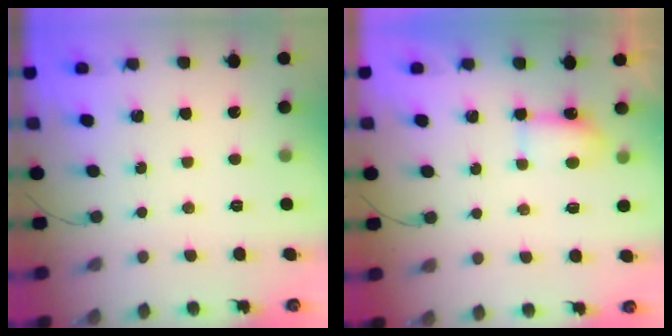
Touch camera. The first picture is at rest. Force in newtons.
{"total": 4.2, "press": 4.0, "slide": 1.0}